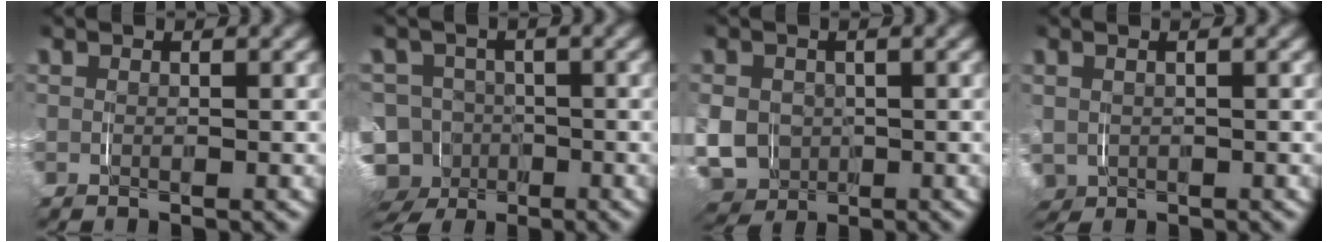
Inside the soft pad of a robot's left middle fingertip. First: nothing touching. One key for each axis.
{"total": 12.0, "fx": -5.5, "fy": 10.3, "fz": 2.9, "tx": -0.087, "ty": -0.068, "tz": -0.092}
{"total": 6.6, "fx": -1.7, "fy": 5.8, "fz": 2.7, "tx": -0.084, "ty": -0.042, "tz": -0.015}
{"total": 2.2, "fx": -0.6, "fy": 2.0, "fz": 0.7, "tx": -0.034, "ty": -0.019, "tz": -0.003}